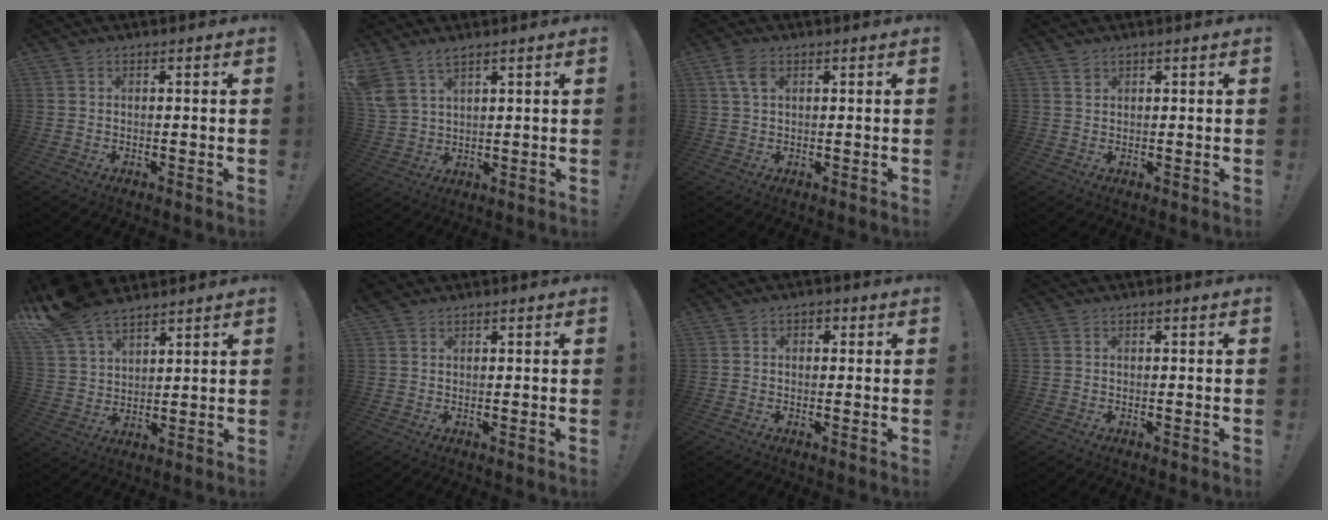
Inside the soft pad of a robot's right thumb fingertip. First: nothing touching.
{"total": 6.6, "force": [4.9, 3.2, 3.1], "torque": [-0.056, -0.022, 0.098]}
{"total": 4.9, "force": [2.0, 3.0, 3.4], "torque": [-0.060, 0.002, 0.038]}
{"total": 1.4, "force": [1.0, 0.8, 0.5], "torque": [0.006, -0.007, 0.016]}
{"total": 13.1, "force": [9.9, 6.8, 5.2], "torque": [-0.106, -0.058, 0.193]}
{"total": 1.2, "force": [1.0, 0.5, 0.5], "torque": [-0.001, -0.003, 0.017]}
{"total": 1.8, "force": [-0.2, 1.6, 0.9], "torque": [-0.008, 0.006, -0.007]}
{"total": 0.0}